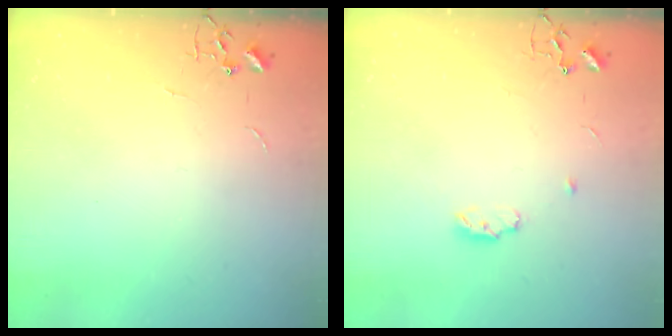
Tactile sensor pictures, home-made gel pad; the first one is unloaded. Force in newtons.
{"total": 5.9, "press": 5.8, "slide": 0.6}